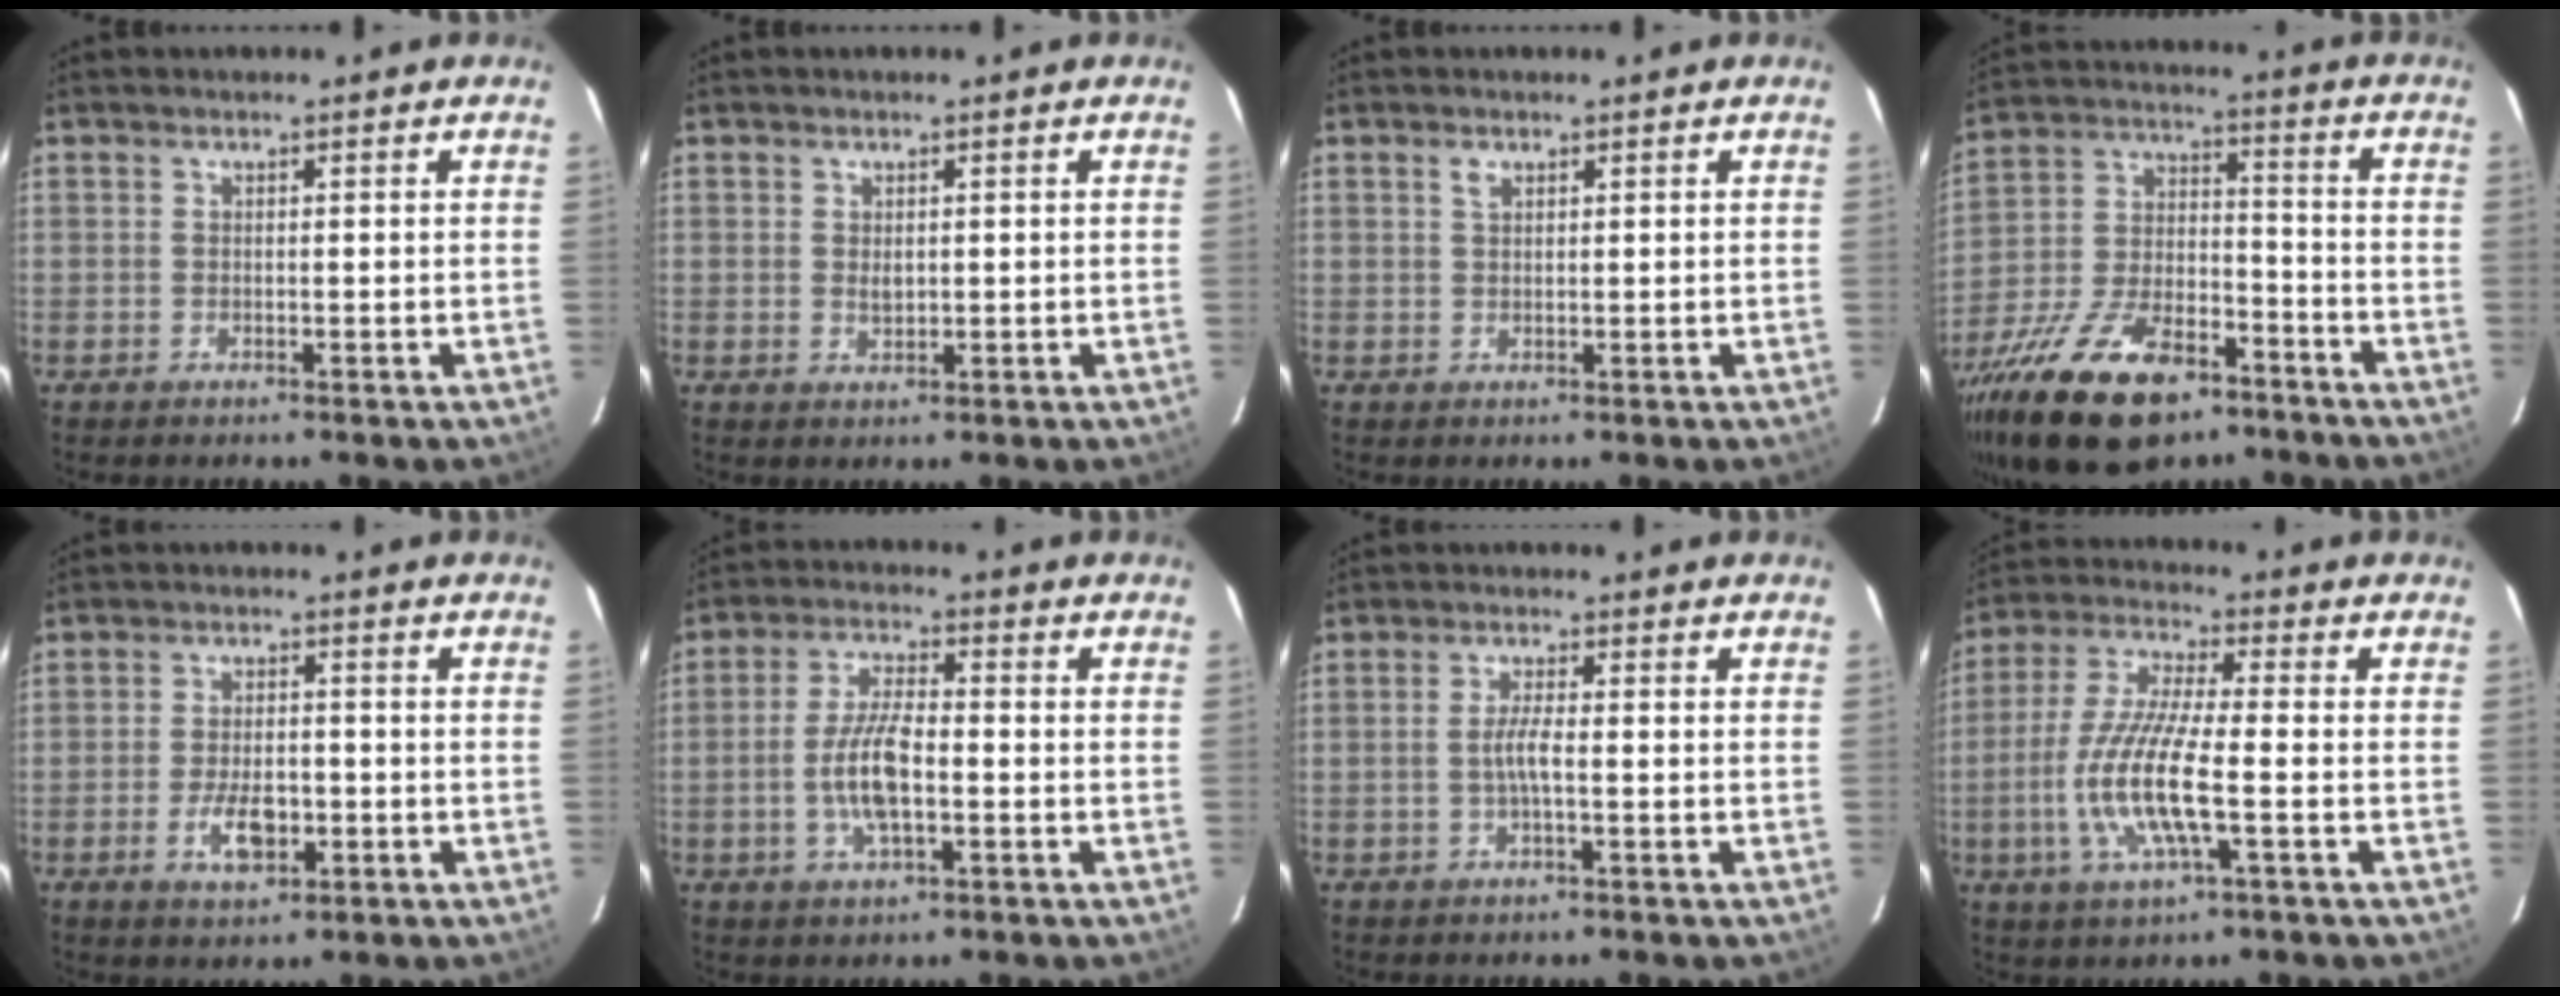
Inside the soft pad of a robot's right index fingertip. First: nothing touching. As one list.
[{"total": 1.5, "force": [0.3, 1.1, 1.0], "torque": [-0.015, 0.002, 0.007]}, {"total": 1.2, "force": [0.7, 0.7, 0.7], "torque": [-0.015, 0.003, 0.013]}, {"total": 22.3, "force": [-14.4, 10.3, 13.6], "torque": [-0.278, -0.017, -0.240]}, {"total": 6.5, "force": [-2.3, 3.3, 5.1], "torque": [-0.104, -0.003, -0.035]}, {"total": 8.4, "force": [-1.9, 2.8, 7.7], "torque": [-0.156, 0.005, -0.037]}, {"total": 2.9, "force": [-0.7, 0.1, 2.8], "torque": [-0.058, 0.002, -0.013]}, {"total": 13.3, "force": [-3.3, 2.3, 12.7], "torque": [-0.263, -0.007, -0.065]}]